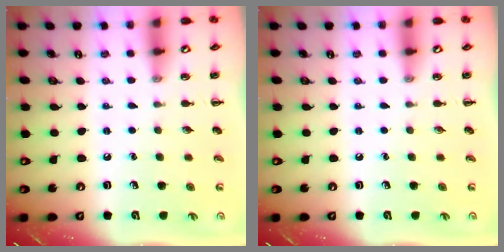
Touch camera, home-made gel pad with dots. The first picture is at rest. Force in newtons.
{"total": 0.0}